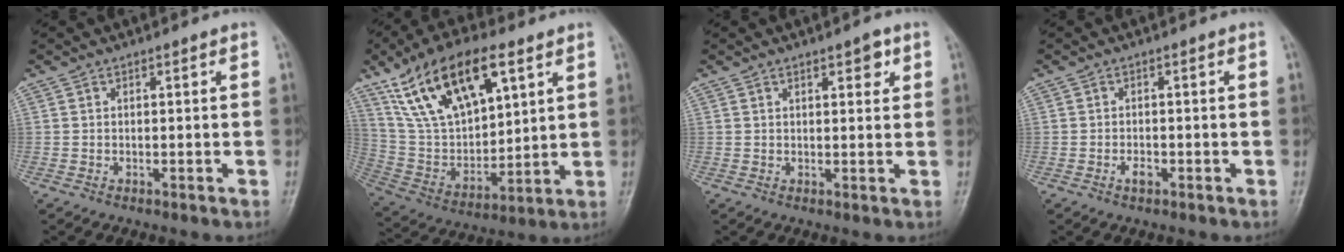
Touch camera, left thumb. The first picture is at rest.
{"total": 21.3, "force": [11.1, 9.9, 15.2], "torque": [-0.247, -0.030, 0.216]}
{"total": 3.0, "force": [1.6, 1.1, 2.2], "torque": [-0.020, -0.006, 0.021]}
{"total": 1.7, "force": [-0.8, 0.9, 1.2], "torque": [-0.019, 0.005, -0.014]}